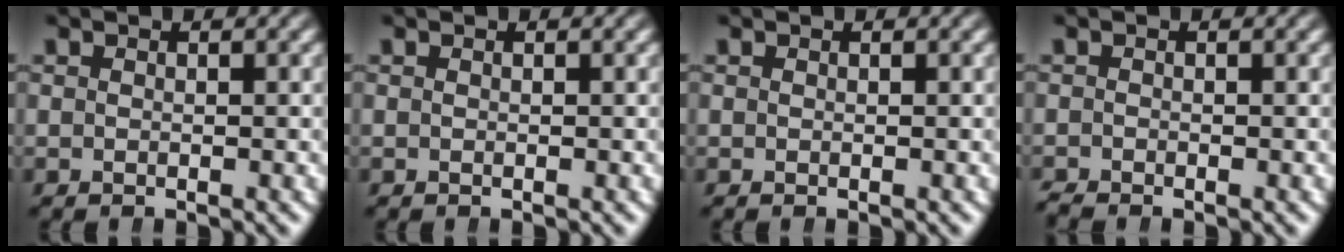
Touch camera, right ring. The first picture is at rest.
{"total": 0.0}
{"total": 0.0}
{"total": 1.2, "force": [-1.1, 0.6, 0.1], "torque": [-0.002, -0.007, -0.018]}